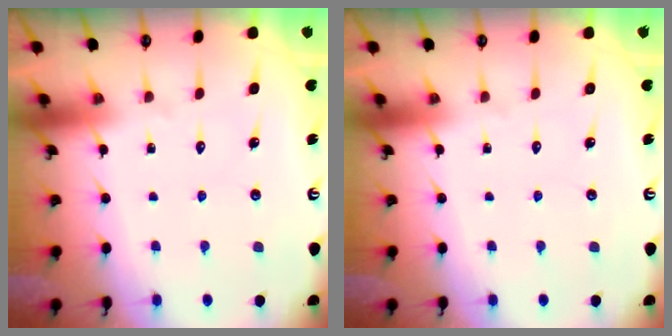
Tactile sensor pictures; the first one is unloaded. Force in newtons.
{"total": 0.0}